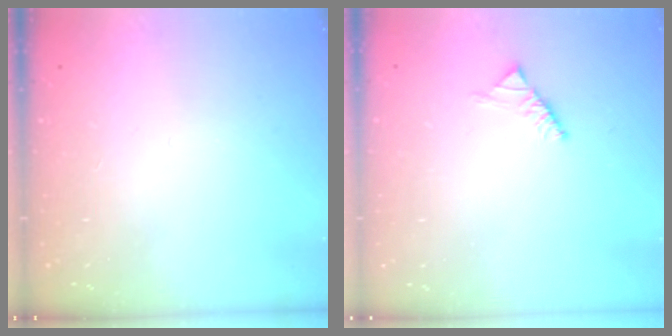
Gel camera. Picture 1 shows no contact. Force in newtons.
{"total": 2.6, "press": 2.5, "slide": 0.8}